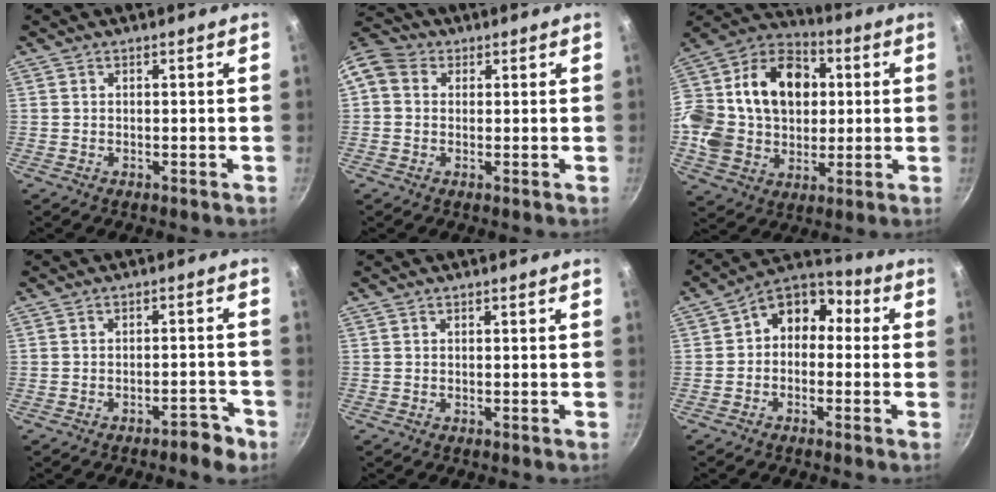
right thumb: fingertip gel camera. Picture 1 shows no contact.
{"total": 7.0, "force": [1.3, 5.9, 3.6], "torque": [-0.063, 0.015, 0.006]}
{"total": 26.6, "force": [3.5, 20.3, 16.9], "torque": [-0.307, 0.041, 0.055]}
{"total": 4.1, "force": [-2.9, 1.5, 2.4], "torque": [-0.018, 0.038, -0.027]}
{"total": 0.0}
{"total": 9.4, "force": [0.2, 7.3, 5.8], "torque": [-0.058, 0.041, -0.023]}